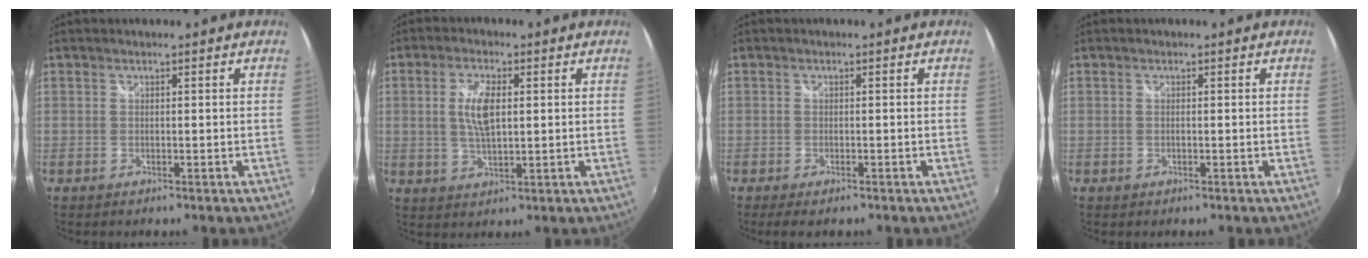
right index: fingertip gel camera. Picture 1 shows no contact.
{"total": 6.4, "force": [0.9, 2.6, 5.8], "torque": [-0.113, 0.002, 0.019]}
{"total": 2.9, "force": [-2.1, 1.0, 1.7], "torque": [-0.036, -0.013, -0.035]}
{"total": 0.5, "force": [-0.2, 0.2, 0.4], "torque": [-0.010, 0.001, -0.003]}